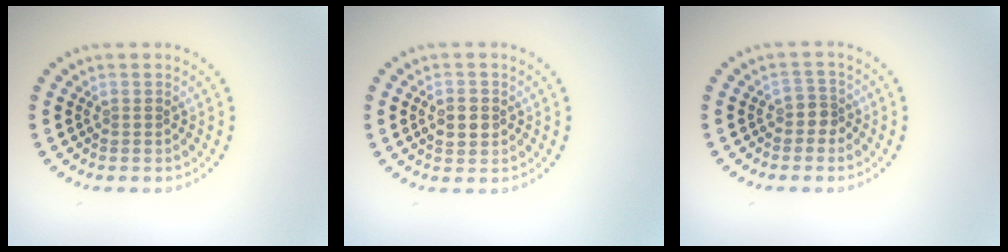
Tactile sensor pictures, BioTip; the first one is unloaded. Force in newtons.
{"total": 2.1, "press": 2.0, "slide": 0.2}
{"total": 1.4, "press": 1.1, "slide": 0.9}